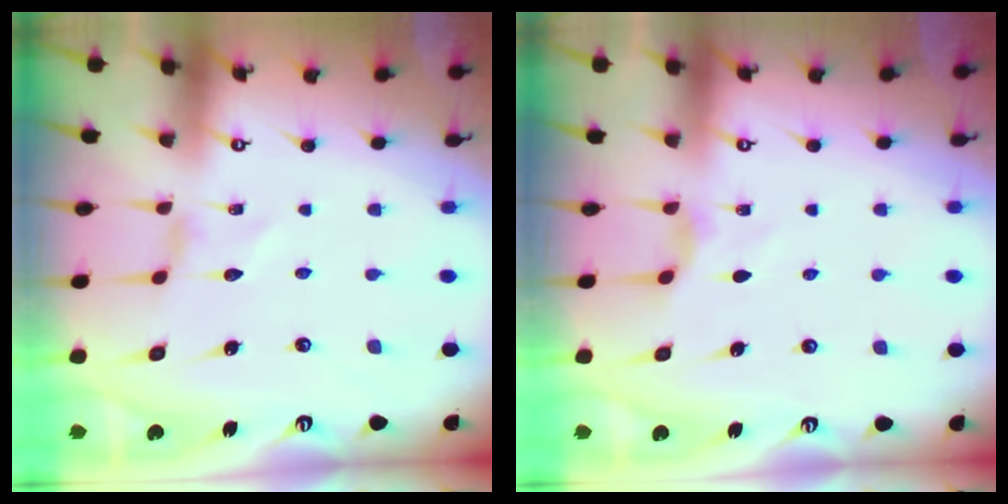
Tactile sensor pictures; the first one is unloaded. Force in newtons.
{"total": 3.0, "press": 3.0, "slide": 0.3}